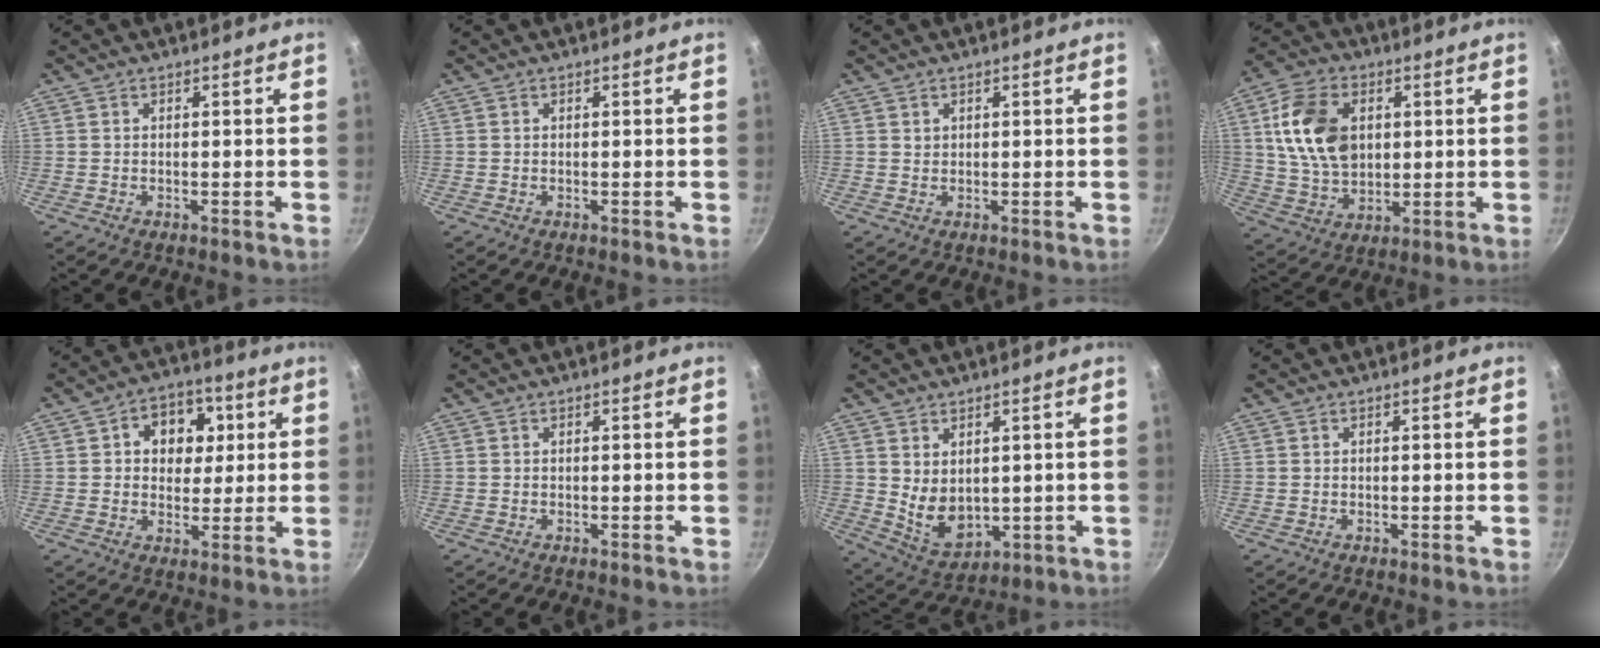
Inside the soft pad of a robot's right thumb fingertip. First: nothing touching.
{"total": 0.0}
{"total": 0.7, "force": [0.4, 0.5, 0.1], "torque": [0.000, 0.000, 0.008]}
{"total": 14.9, "force": [3.1, 10.5, 10.1], "torque": [-0.169, -0.003, 0.062]}
{"total": 9.9, "force": [2.5, 7.9, 5.5], "torque": [-0.033, -0.002, 0.027]}
{"total": 0.0}
{"total": 7.6, "force": [1.6, 5.3, 5.3], "torque": [-0.074, -0.027, 0.052]}
{"total": 0.0}